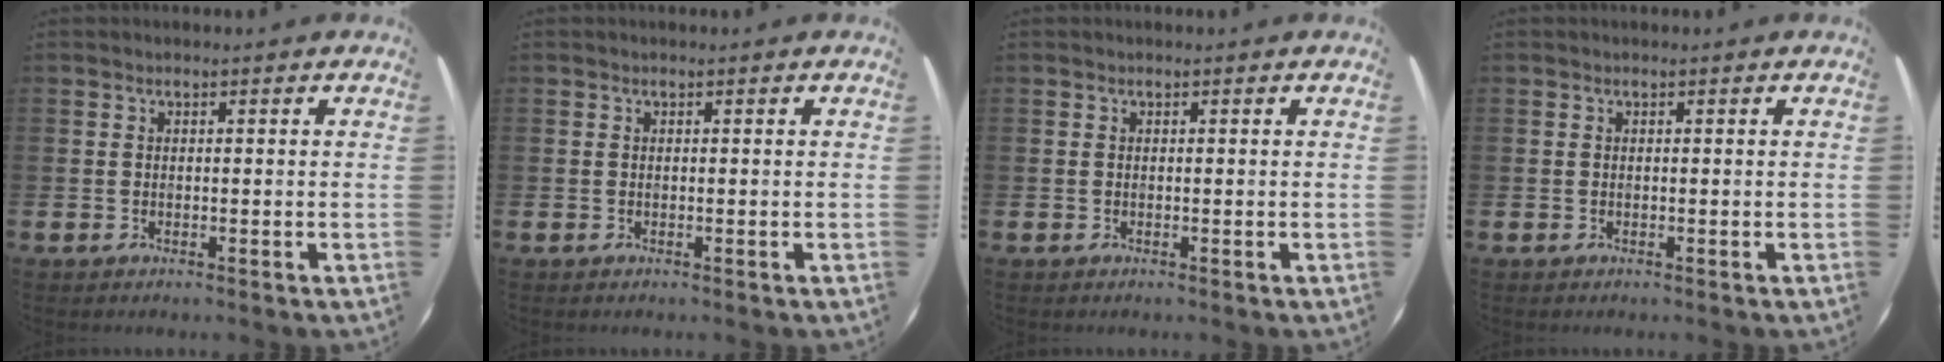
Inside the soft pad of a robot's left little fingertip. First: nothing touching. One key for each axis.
{"total": 0.0}
{"total": 0.0}
{"total": 0.0}